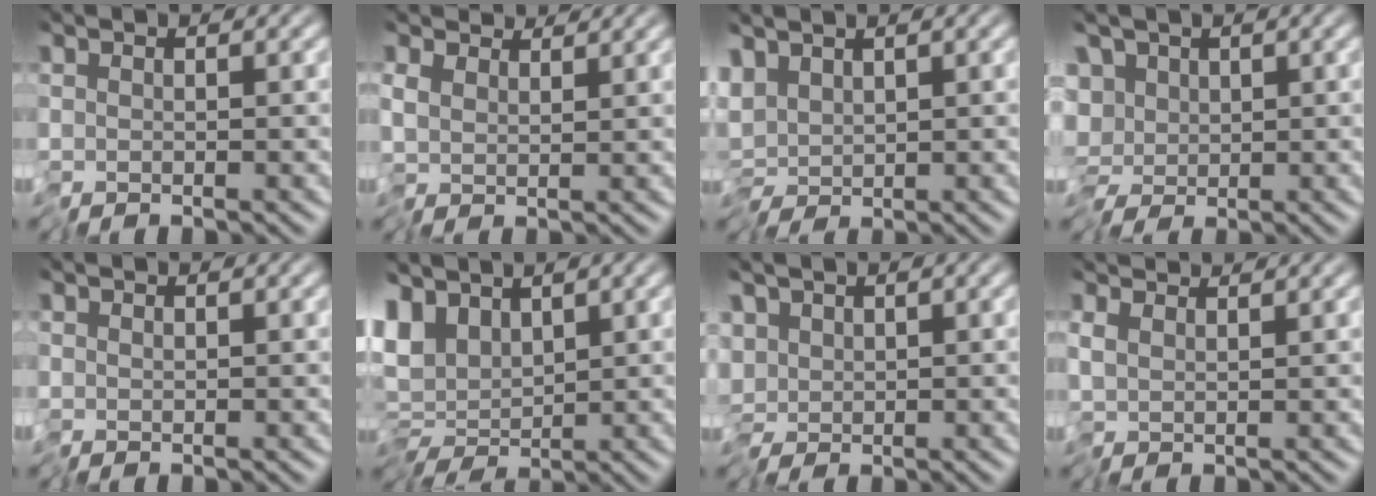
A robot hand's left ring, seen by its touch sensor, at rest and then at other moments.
{"total": 2.9, "force": [2.2, 1.3, 1.3], "torque": [-0.031, 0.006, 0.032]}
{"total": 2.4, "force": [0.3, 1.3, 2.0], "torque": [-0.036, 0.005, 0.000]}
{"total": 5.4, "force": [-0.3, 4.1, 3.5], "torque": [-0.033, 0.015, -0.029]}
{"total": 0.0}
{"total": 6.8, "force": [2.0, 3.9, 5.2], "torque": [-0.078, -0.001, 0.034]}
{"total": 2.6, "force": [-0.3, 1.6, 2.0], "torque": [-0.034, 0.009, -0.012]}
{"total": 1.7, "force": [1.4, 0.3, 0.8], "torque": [-0.018, 0.007, 0.024]}